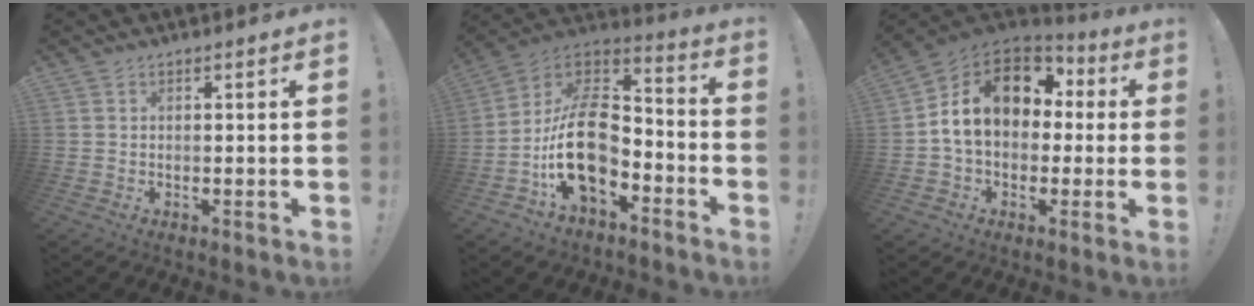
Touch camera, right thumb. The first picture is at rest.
{"total": 20.5, "force": [-5.4, 13.3, 14.7], "torque": [-0.268, 0.030, -0.085]}
{"total": 17.0, "force": [4.2, 12.2, 11.0], "torque": [-0.163, 0.002, 0.086]}